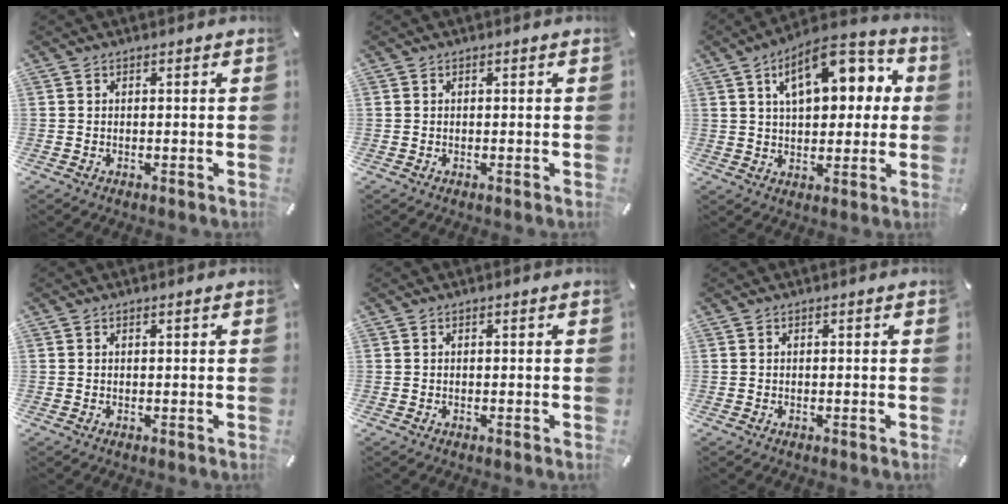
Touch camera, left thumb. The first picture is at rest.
{"total": 0.0}
{"total": 15.4, "force": [5.8, 8.5, 11.5], "torque": [-0.174, -0.006, 0.097]}
{"total": 0.6, "force": [0.2, 0.1, 0.5], "torque": [-0.009, 0.000, 0.004]}
{"total": 0.0}
{"total": 0.0}